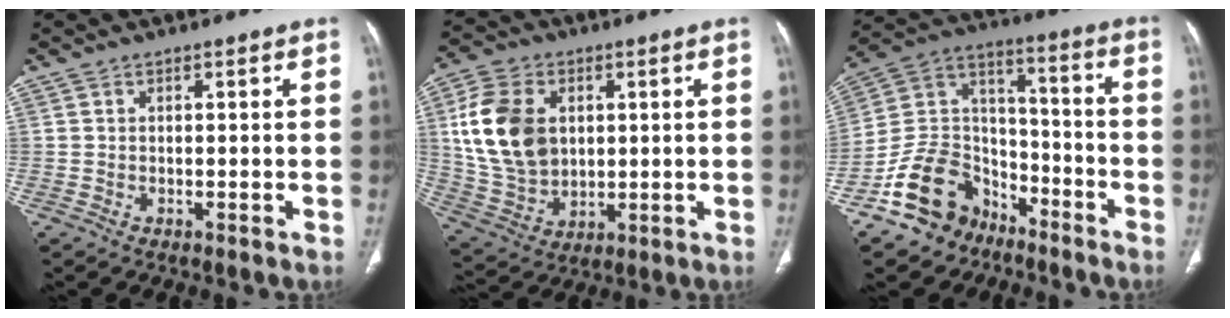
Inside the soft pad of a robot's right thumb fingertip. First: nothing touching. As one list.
[{"total": 15.7, "force": [3.1, 11.3, 10.5], "torque": [-0.182, -0.004, 0.069]}, {"total": 14.9, "force": [-9.6, 10.3, 5.0], "torque": [-0.055, 0.094, -0.171]}]